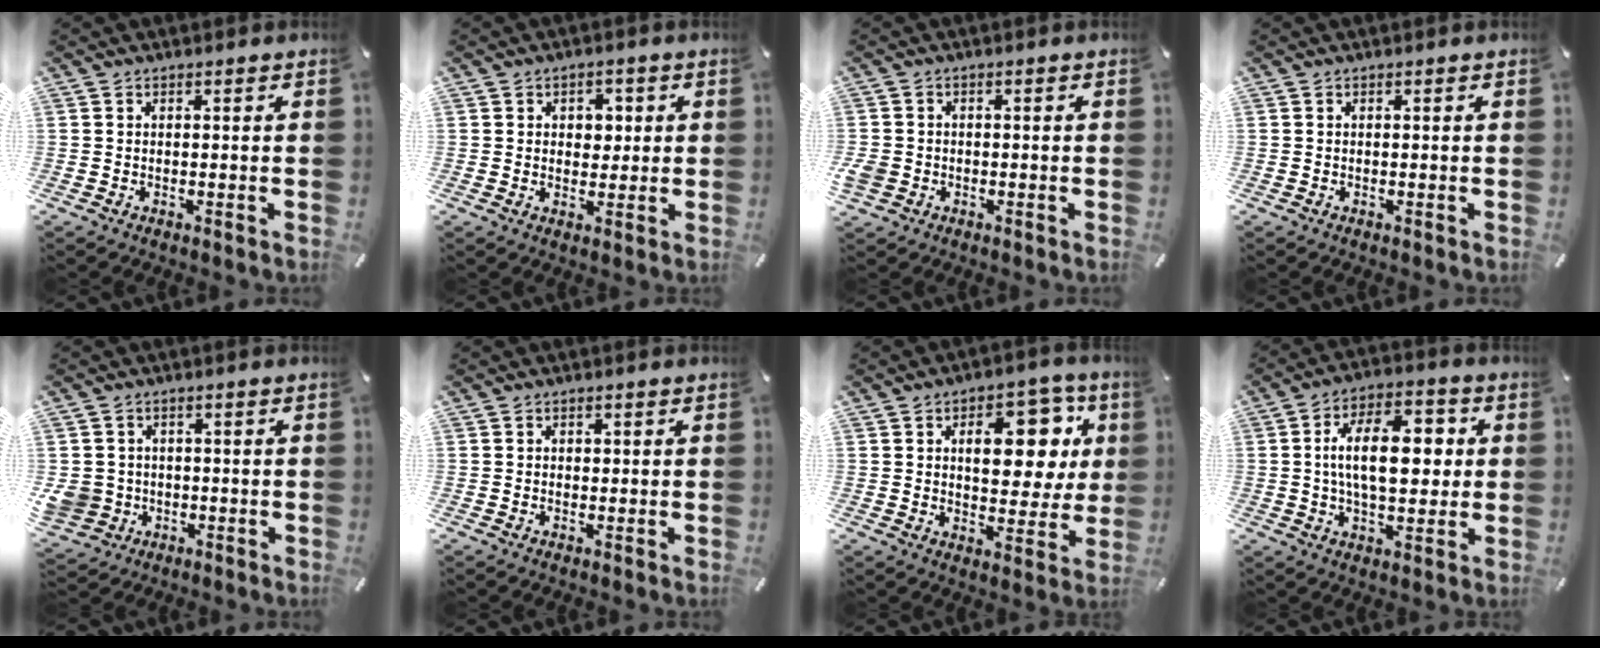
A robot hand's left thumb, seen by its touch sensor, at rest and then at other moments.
{"total": 3.6, "force": [0.6, 3.1, 1.7], "torque": [-0.015, -0.002, 0.002]}
{"total": 3.4, "force": [-1.1, 2.9, 1.2], "torque": [-0.033, -0.001, -0.022]}
{"total": 0.0}
{"total": 6.6, "force": [-1.0, 6.2, 1.9], "torque": [-0.059, 0.009, -0.018]}
{"total": 0.7, "force": [0.1, 0.6, 0.3], "torque": [0.003, 0.000, -0.002]}
{"total": 15.5, "force": [4.9, 9.4, 11.3], "torque": [-0.135, -0.021, 0.077]}
{"total": 15.1, "force": [1.5, 8.3, 12.5], "torque": [-0.216, 0.000, 0.017]}